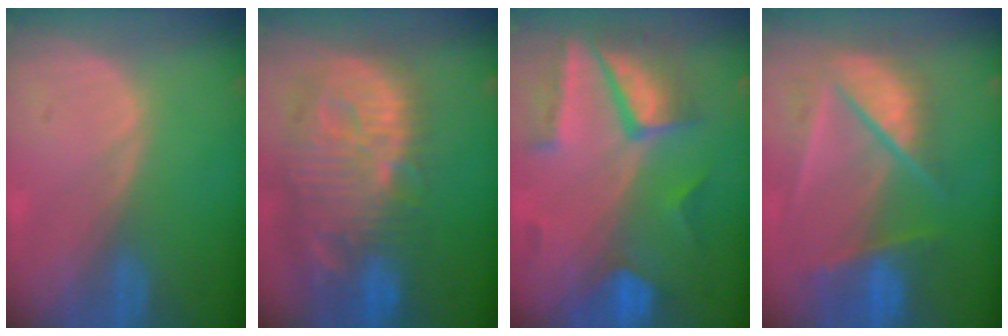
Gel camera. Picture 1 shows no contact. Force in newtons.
{"total": 14.0, "press": 12.2, "slide": 6.8}
{"total": 9.6, "press": 8.3, "slide": 4.9}
{"total": 9.8, "press": 8.2, "slide": 5.3}